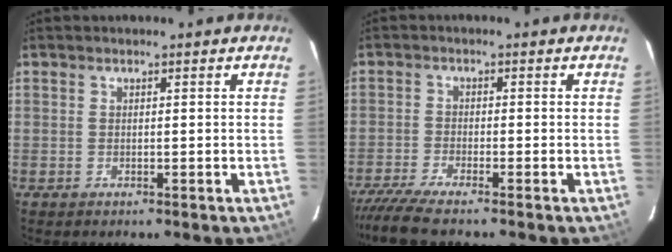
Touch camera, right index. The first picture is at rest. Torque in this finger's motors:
{"motor_torque": [0.93, -0.99, 0.02, 0.01]}